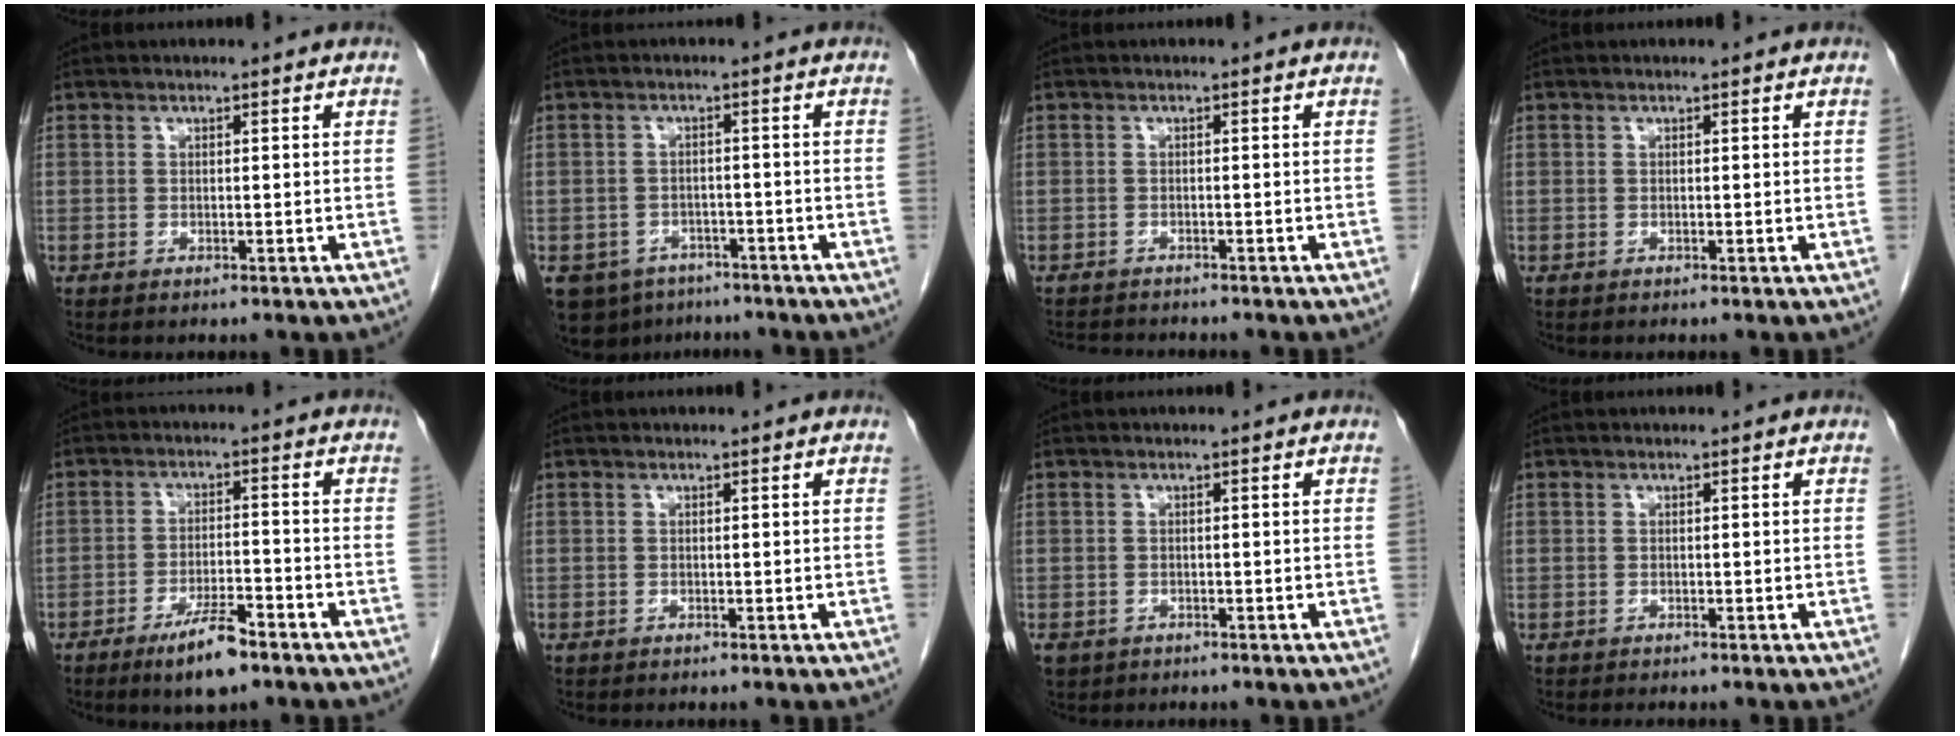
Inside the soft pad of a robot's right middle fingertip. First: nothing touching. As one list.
[{"total": 9.7, "force": [-6.7, 6.5, 2.6], "torque": [-0.060, -0.005, -0.088]}, {"total": 4.2, "force": [-4.0, 0.7, 1.1], "torque": [-0.015, -0.010, -0.062]}, {"total": 0.0}, {"total": 6.8, "force": [-4.7, 1.3, 4.8], "torque": [-0.088, -0.006, -0.079]}, {"total": 0.0}, {"total": 2.9, "force": [-2.0, 1.9, 0.9], "torque": [-0.019, -0.002, -0.028]}, {"total": 0.7, "force": [-0.7, 0.2, 0.2], "torque": [-0.007, -0.002, -0.010]}]